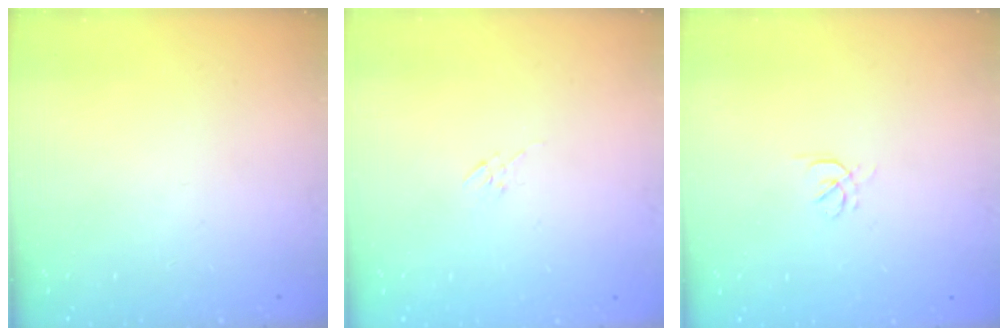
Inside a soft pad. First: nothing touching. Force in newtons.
{"total": 2.7, "press": 2.7, "slide": 0.5}
{"total": 1.7, "press": 1.6, "slide": 0.5}